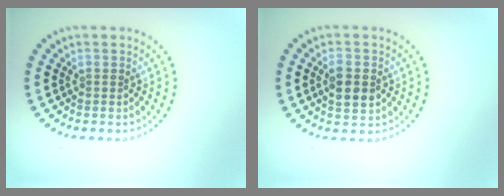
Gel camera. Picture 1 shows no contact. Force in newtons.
{"total": 3.2, "press": 3.2, "slide": 0.2}